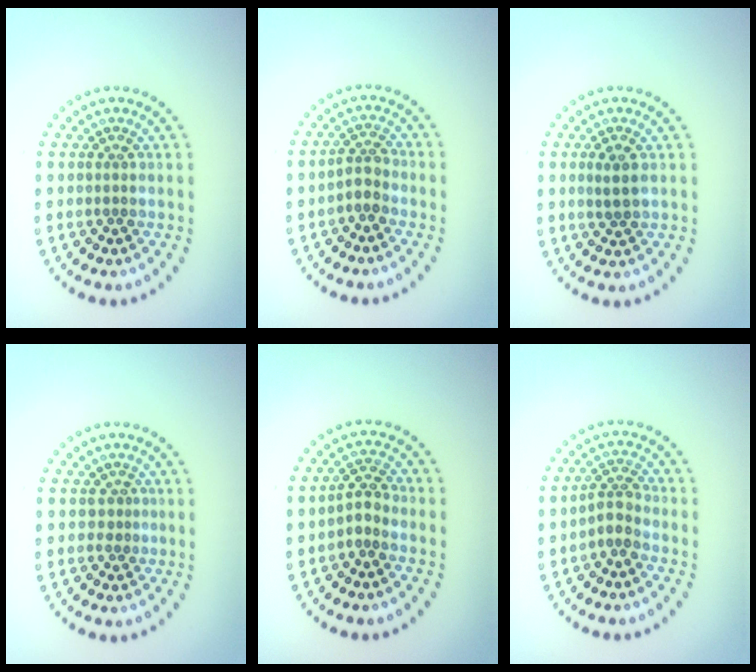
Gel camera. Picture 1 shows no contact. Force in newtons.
{"total": 1.9, "press": 1.5, "slide": 1.2}
{"total": 1.3, "press": 1.2, "slide": 0.6}
{"total": 0.9, "press": 0.4, "slide": 0.8}
{"total": 1.9, "press": 1.6, "slide": 1.0}
{"total": 2.1, "press": 1.6, "slide": 1.5}